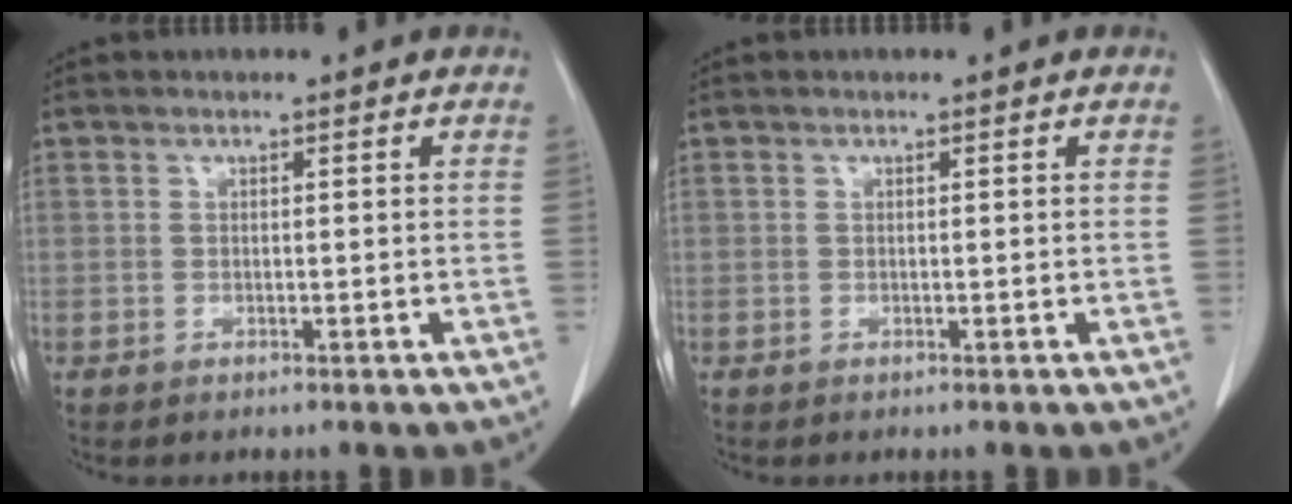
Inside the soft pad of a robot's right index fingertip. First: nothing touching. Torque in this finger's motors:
{"motor_torque": [0.00, 0.00, 0.00, 0.00]}